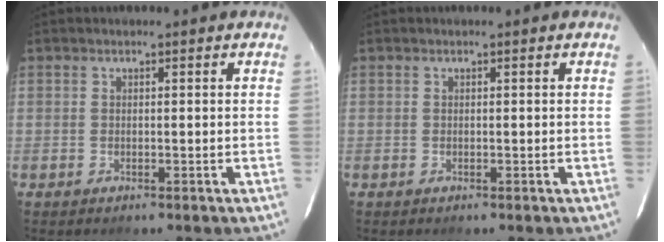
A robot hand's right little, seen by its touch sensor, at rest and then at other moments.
{"total": 0.0}